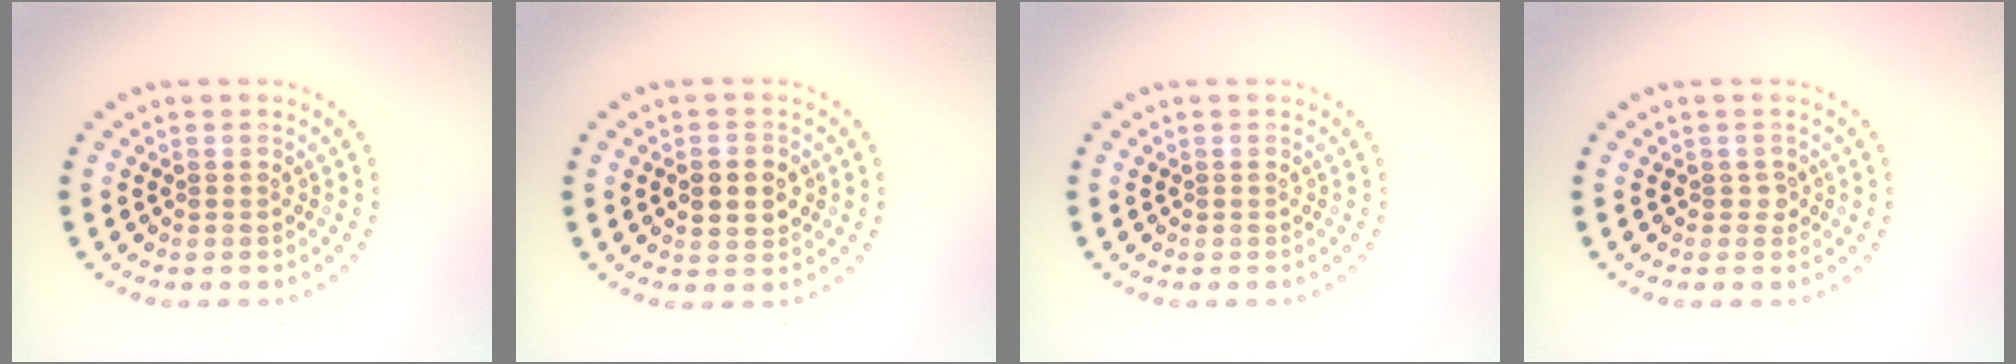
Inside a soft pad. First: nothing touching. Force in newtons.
{"total": 3.0, "press": 3.0, "slide": 0.2}
{"total": 0.0}
{"total": 0.9, "press": 0.7, "slide": 0.6}